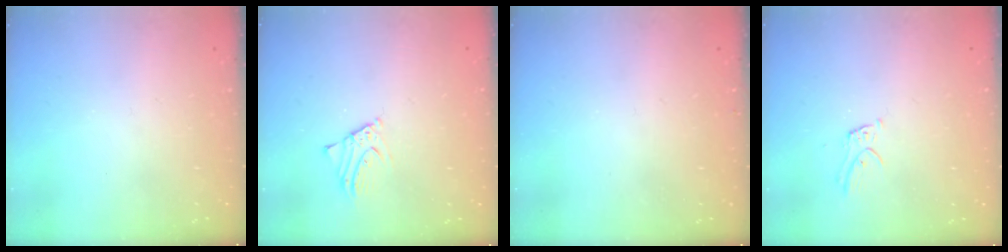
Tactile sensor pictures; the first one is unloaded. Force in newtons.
{"total": 2.5, "press": 2.5, "slide": 0.1}
{"total": 3.7, "press": 3.7, "slide": 0.6}
{"total": 5.2, "press": 5.2, "slide": 0.5}